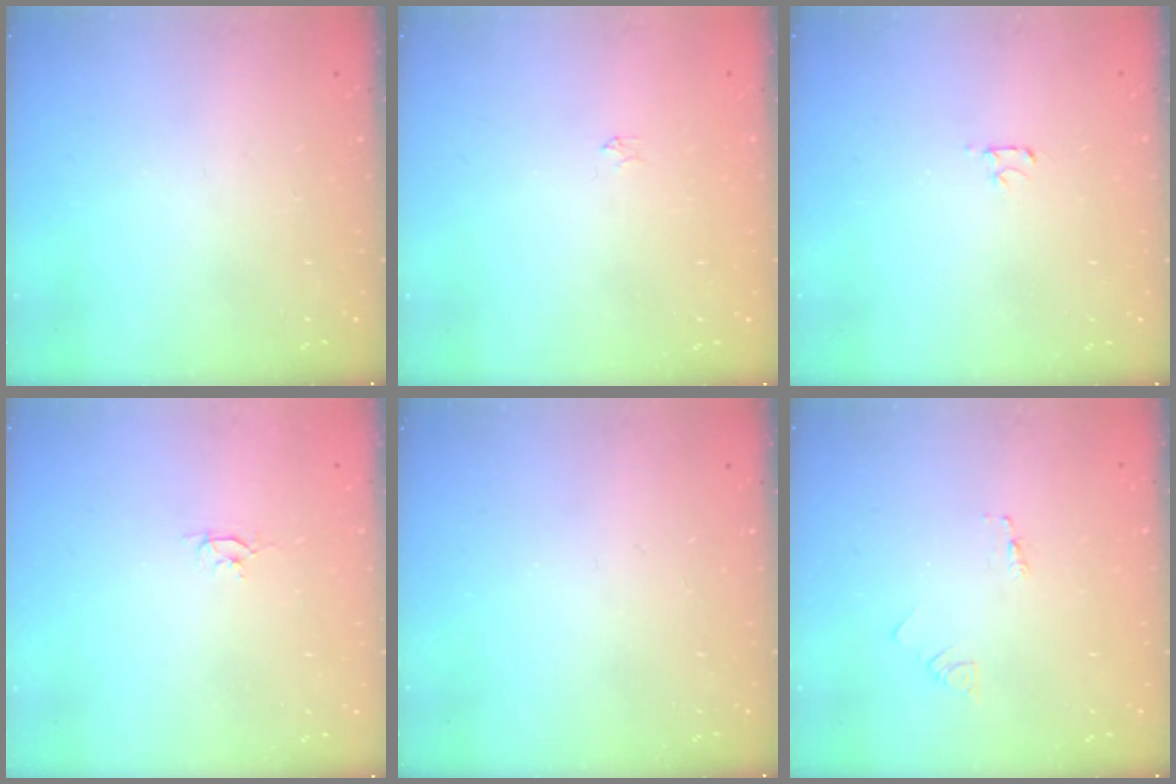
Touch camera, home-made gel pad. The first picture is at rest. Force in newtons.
{"total": 2.2, "press": 2.2, "slide": 0.3}
{"total": 2.5, "press": 2.4, "slide": 0.3}
{"total": 2.6, "press": 2.6, "slide": 0.3}
{"total": 0.0}
{"total": 1.8, "press": 1.8, "slide": 0.2}